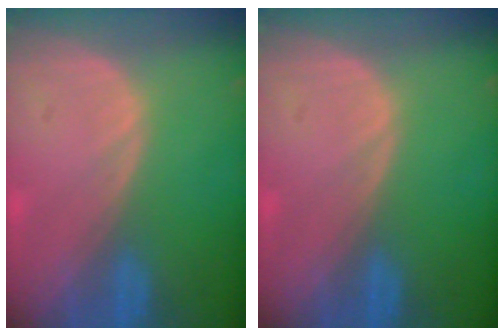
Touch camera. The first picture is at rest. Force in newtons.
{"total": 0.0}